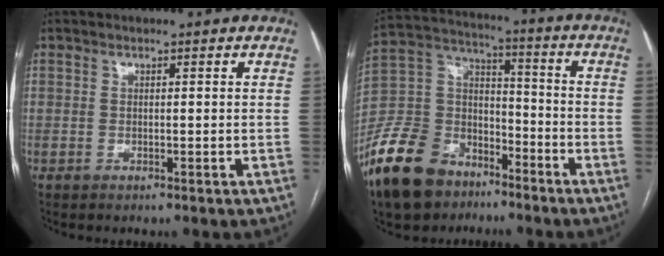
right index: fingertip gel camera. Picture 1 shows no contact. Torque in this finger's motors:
{"motor_torque": [1.03, -1.12, -0.06, -0.21]}